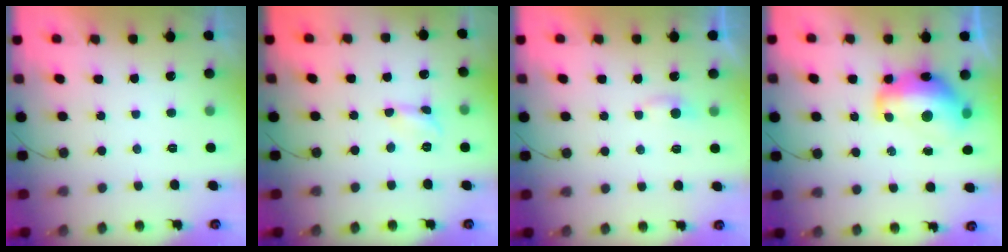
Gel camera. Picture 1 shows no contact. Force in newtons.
{"total": 2.5, "press": 2.5, "slide": 0.3}
{"total": 2.4, "press": 2.4, "slide": 0.3}
{"total": 14.7, "press": 14.6, "slide": 1.4}